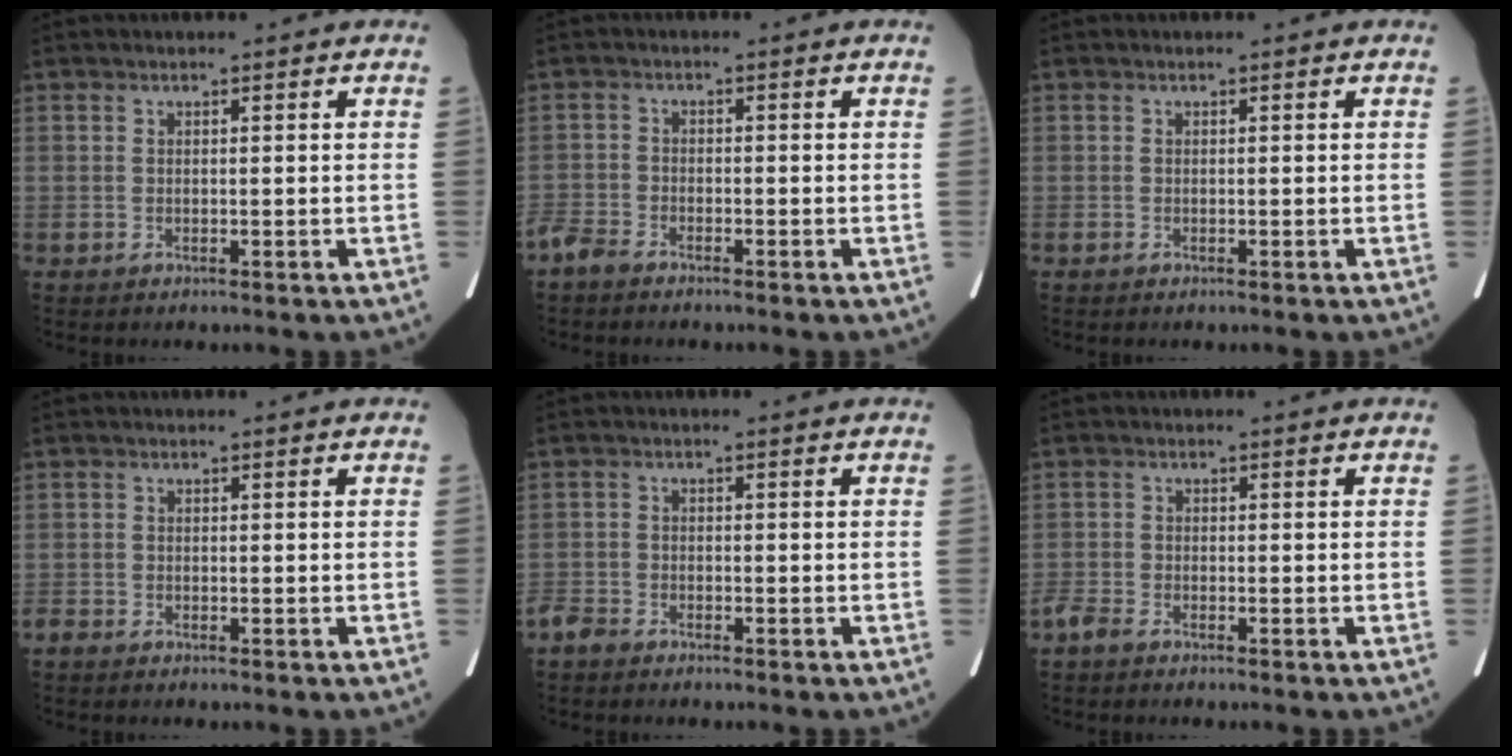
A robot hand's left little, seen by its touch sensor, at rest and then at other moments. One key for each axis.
{"total": 3.1, "fx": -2.8, "fy": 0.9, "fz": 1.0, "tx": -0.020, "ty": -0.004, "tz": -0.057}
{"total": 0.0}
{"total": 1.1, "fx": -1.0, "fy": 0.3, "fz": 0.3, "tx": -0.013, "ty": -0.002, "tz": -0.020}
{"total": 2.5, "fx": -2.3, "fy": 0.9, "fz": 0.5, "tx": -0.014, "ty": -0.001, "tz": -0.044}
{"total": 2.2, "fx": -1.9, "fy": 0.6, "fz": 0.9, "tx": -0.024, "ty": -0.002, "tz": -0.037}